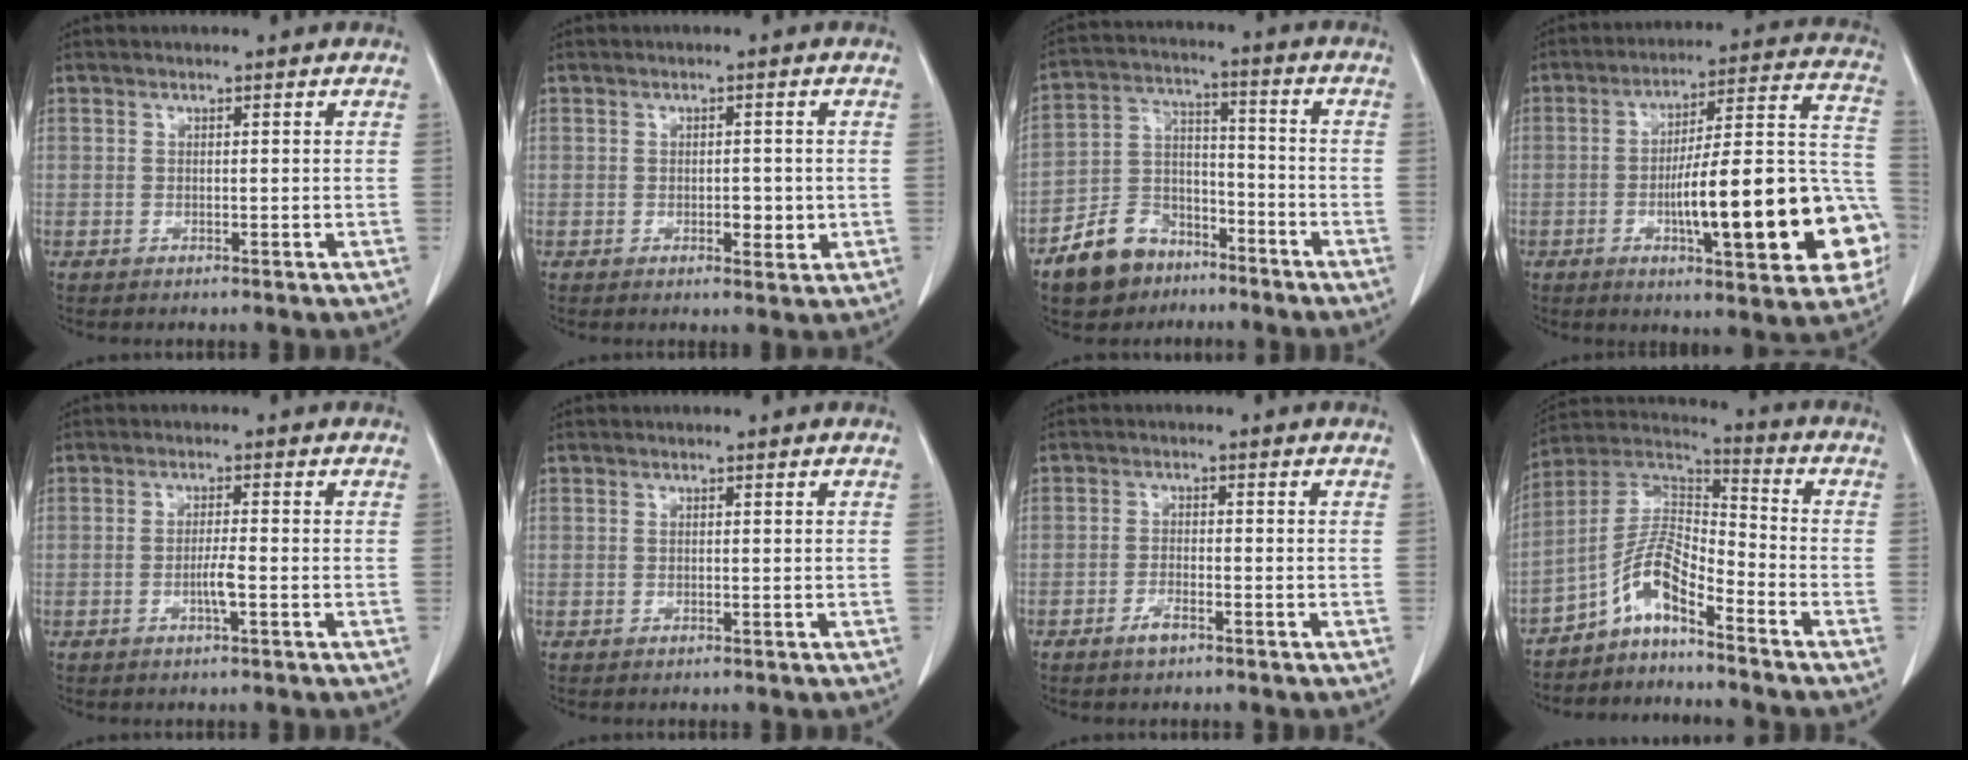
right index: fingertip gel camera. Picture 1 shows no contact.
{"total": 2.7, "force": [-0.4, 1.3, 2.3], "torque": [-0.031, -0.001, 0.000]}
{"total": 10.6, "force": [-7.3, 6.7, 3.7], "torque": [-0.088, 0.016, -0.129]}
{"total": 22.5, "force": [-6.2, 4.2, 21.2], "torque": [-0.229, 0.031, -0.076]}
{"total": 2.6, "force": [-0.9, 0.0, 2.4], "torque": [-0.047, -0.001, -0.018]}
{"total": 0.0}
{"total": 2.4, "force": [-1.7, 0.6, 1.6], "torque": [-0.036, -0.002, -0.029]}
{"total": 8.6, "force": [-5.6, 2.0, 6.2], "torque": [-0.134, 0.022, -0.111]}